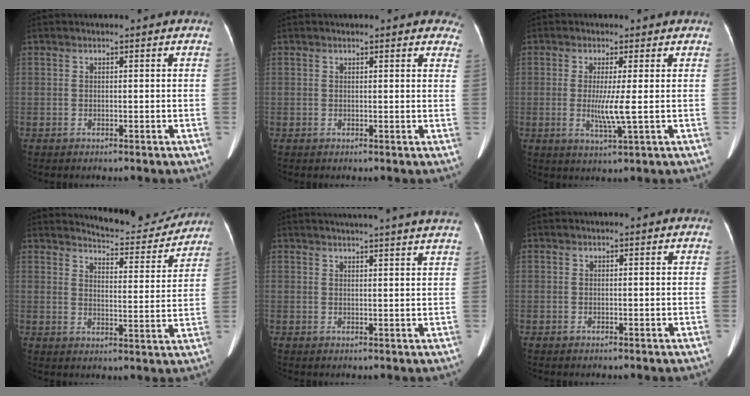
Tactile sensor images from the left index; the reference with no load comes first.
{"total": 8.3, "force": [7.4, 2.1, 3.2], "torque": [-0.009, -0.016, 0.058]}
{"total": 4.2, "force": [-0.6, -0.4, 4.2], "torque": [-0.078, -0.028, -0.010]}
{"total": 11.1, "force": [10.9, 1.5, 1.8], "torque": [-0.018, -0.039, 0.132]}
{"total": 16.0, "force": [14.8, -0.7, 6.1], "torque": [-0.094, -0.027, 0.173]}
{"total": 0.0}